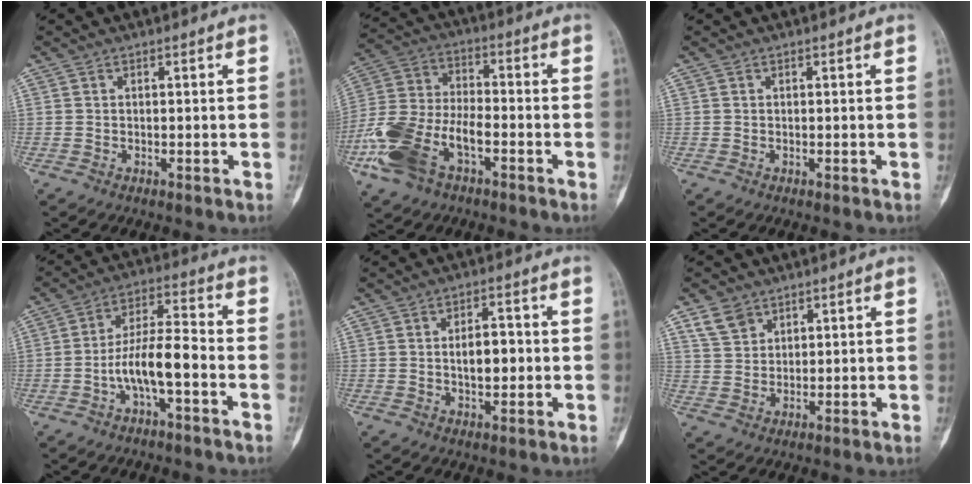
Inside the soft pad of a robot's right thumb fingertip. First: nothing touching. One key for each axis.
{"total": 15.7, "fx": -6.9, "fy": 8.4, "fz": 11.4, "tx": -0.239, "ty": 0.030, "tz": -0.136}
{"total": 0.0}
{"total": 10.3, "fx": -3.6, "fy": 3.2, "fz": 9.1, "tx": -0.170, "ty": 0.044, "tz": -0.067}
{"total": 5.6, "fx": 0.0, "fy": 3.0, "fz": 4.8, "tx": -0.062, "ty": 0.010, "tz": -0.001}
{"total": 5.3, "fx": 3.4, "fy": 3.6, "fz": 1.9, "tx": -0.023, "ty": -0.012, "tz": 0.071}